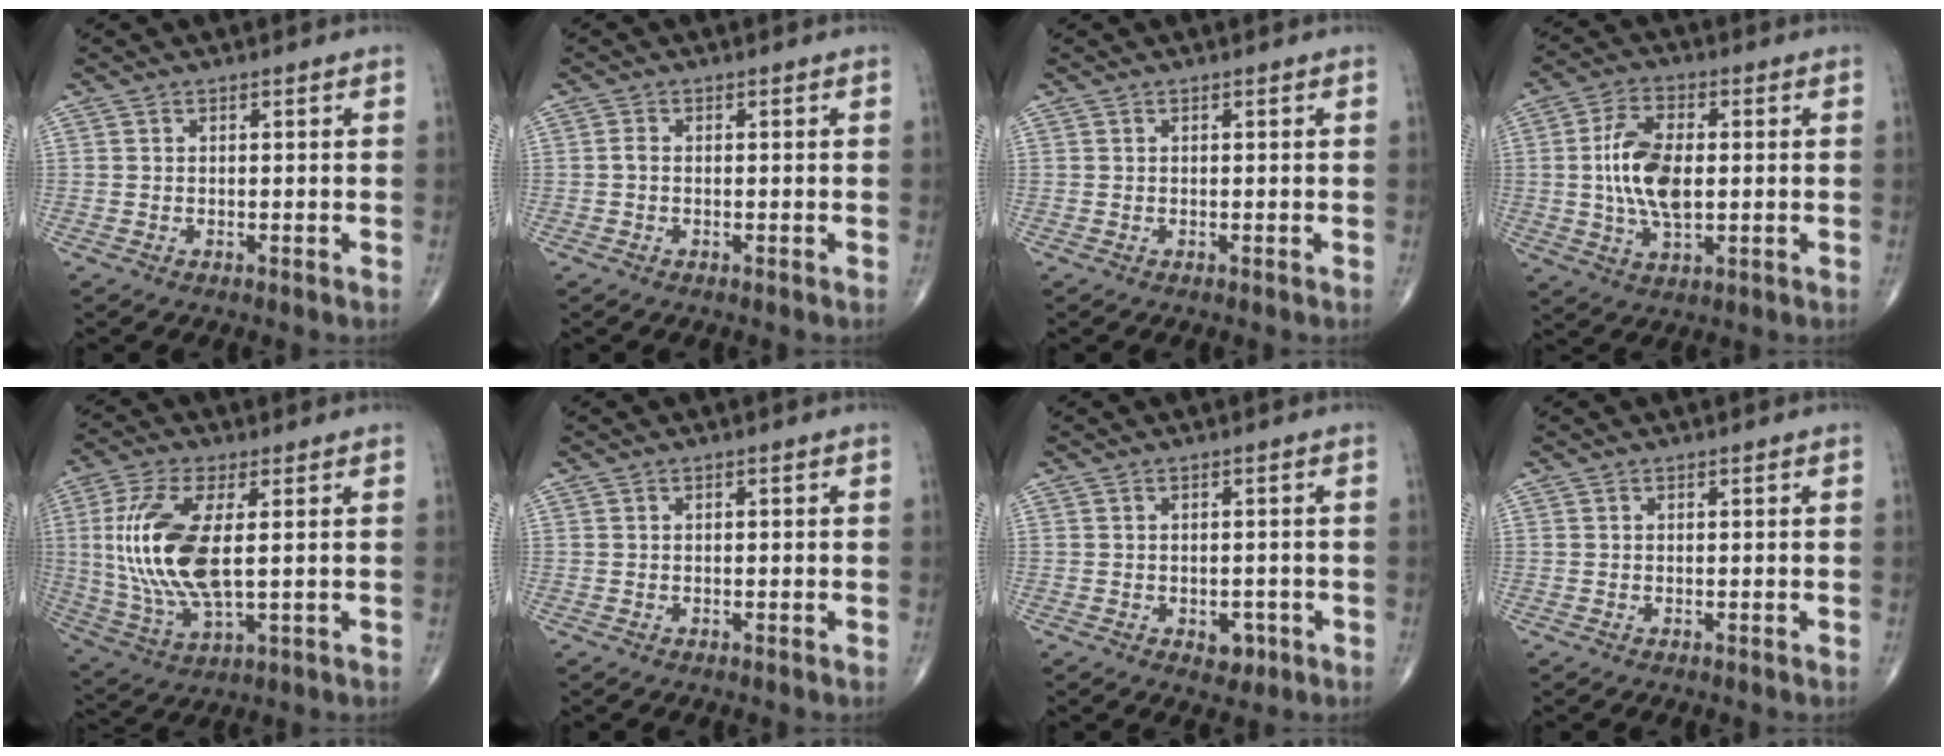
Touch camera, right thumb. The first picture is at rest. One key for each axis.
{"total": 0.9, "fx": -0.2, "fy": 0.6, "fz": 0.7, "tx": -0.013, "ty": 0.000, "tz": -0.006}
{"total": 0.0}
{"total": 11.3, "fx": 0.2, "fy": 5.7, "fz": 9.8, "tx": -0.187, "ty": 0.002, "tz": 0.004}
{"total": 16.1, "fx": 1.5, "fy": 6.4, "fz": 14.7, "tx": -0.323, "ty": -0.010, "tz": 0.036}
{"total": 0.0}
{"total": 3.1, "fx": -1.2, "fy": 2.1, "fz": 1.9, "tx": -0.006, "ty": 0.004, "tz": -0.011}
{"total": 0.0}